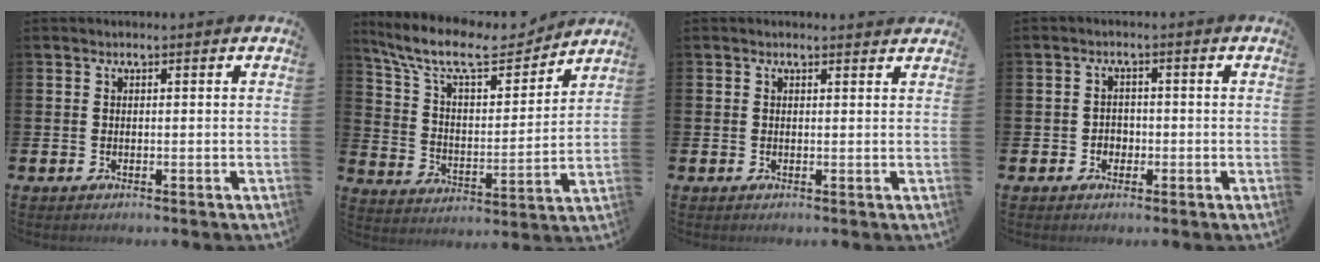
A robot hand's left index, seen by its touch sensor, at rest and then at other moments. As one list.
[{"total": 11.7, "force": [10.3, 3.1, 4.6], "torque": [-0.120, -0.065, 0.176]}, {"total": 0.7, "force": [0.6, 0.1, 0.1], "torque": [0.005, -0.002, 0.011]}, {"total": 1.9, "force": [-0.7, 1.7, 0.5], "torque": [-0.009, 0.003, -0.018]}]